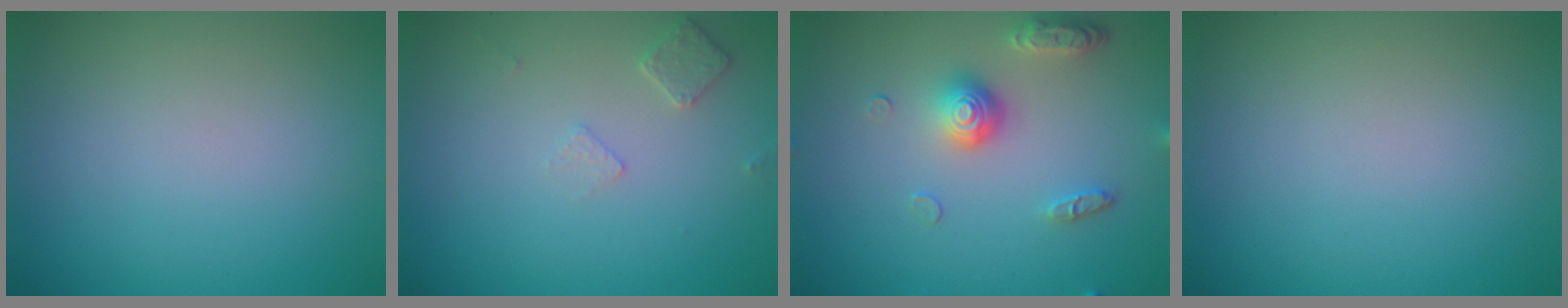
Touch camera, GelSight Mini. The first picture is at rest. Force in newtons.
{"total": 1.5, "press": 1.4, "slide": 0.3}
{"total": 3.8, "press": 3.0, "slide": 2.3}
{"total": 0.0}